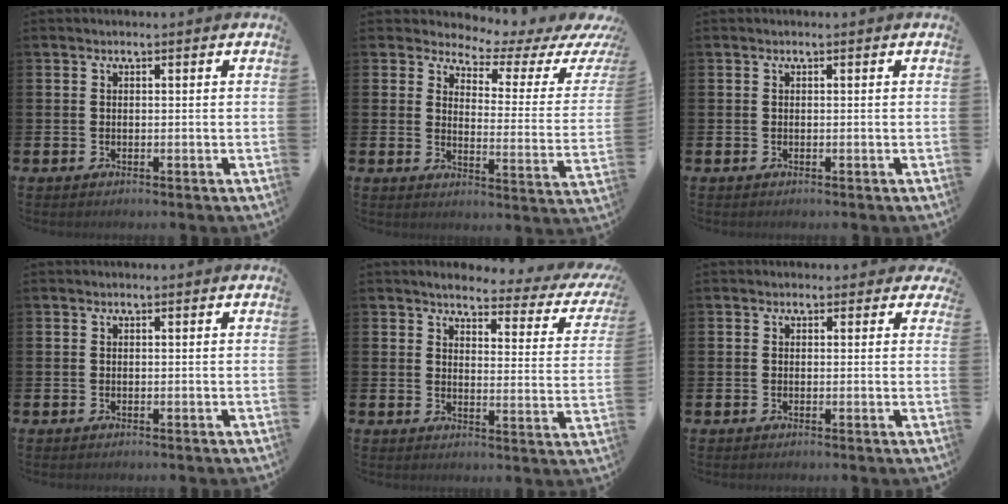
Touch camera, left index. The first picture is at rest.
{"total": 4.6, "force": [4.4, 1.1, 1.1], "torque": [-0.034, -0.043, 0.066]}
{"total": 0.0}
{"total": 0.0}
{"total": 3.6, "force": [3.2, 1.1, 1.4], "torque": [-0.031, -0.027, 0.044]}
{"total": 0.8, "force": [0.4, 0.7, 0.1], "torque": [0.000, 0.010, 0.006]}